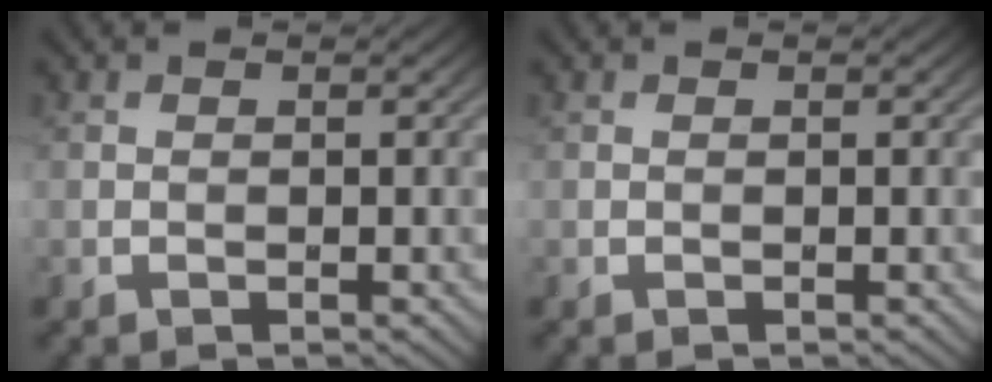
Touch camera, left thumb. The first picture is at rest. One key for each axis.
{"total": 0.0}